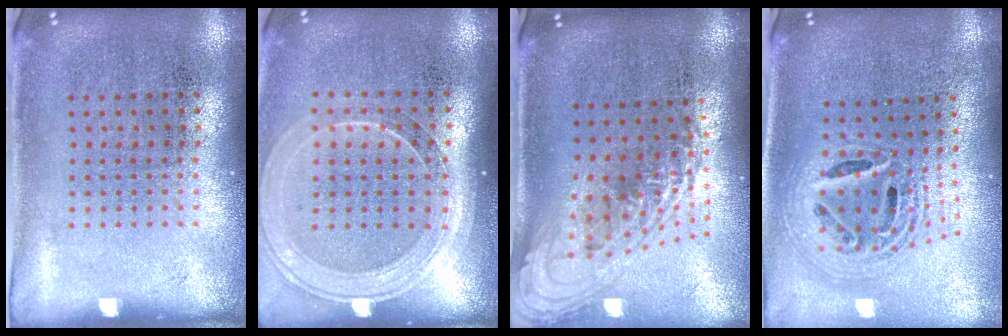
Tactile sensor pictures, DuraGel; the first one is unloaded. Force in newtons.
{"total": 1.7, "press": 1.5, "slide": 0.6}
{"total": 2.1, "press": 1.7, "slide": 1.3}
{"total": 2.3, "press": 1.8, "slide": 1.6}